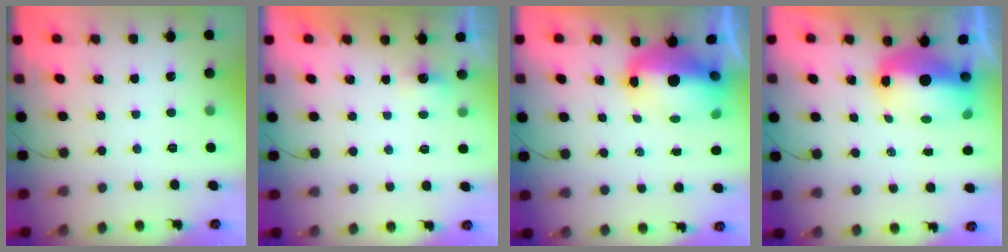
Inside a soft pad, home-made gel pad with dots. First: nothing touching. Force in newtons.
{"total": 10.0, "press": 2.1, "slide": 9.8}
{"total": 10.8, "press": 10.3, "slide": 3.4}
{"total": 10.7, "press": 10.5, "slide": 2.0}